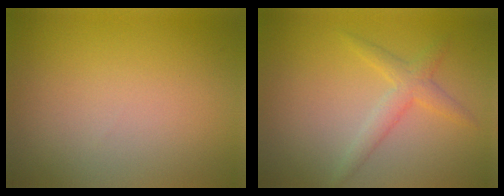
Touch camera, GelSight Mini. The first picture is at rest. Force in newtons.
{"total": 2.3, "press": 2.3, "slide": 0.2}